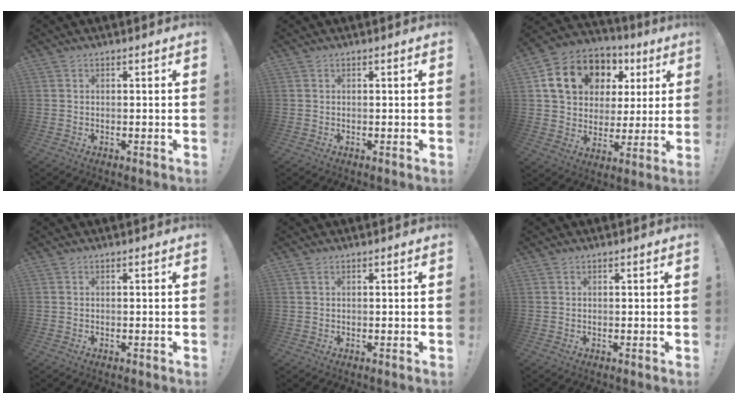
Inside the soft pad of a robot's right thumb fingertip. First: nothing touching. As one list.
[{"total": 0.0}, {"total": 16.9, "force": [7.0, 12.9, 8.4], "torque": [-0.121, -0.019, 0.147]}, {"total": 0.0}, {"total": 0.5, "force": [0.4, 0.2, 0.4], "torque": [-0.010, 0.001, 0.007]}, {"total": 0.0}]